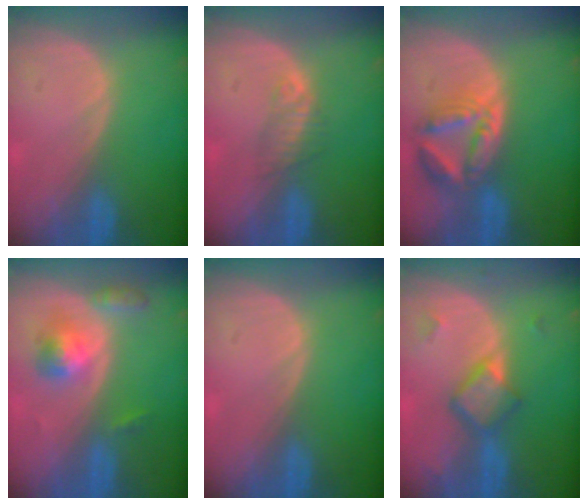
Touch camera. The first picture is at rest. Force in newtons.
{"total": 2.3, "press": 2.1, "slide": 0.8}
{"total": 8.0, "press": 7.0, "slide": 3.8}
{"total": 5.1, "press": 4.8, "slide": 1.7}
{"total": 0.0}
{"total": 5.8, "press": 5.0, "slide": 3.0}